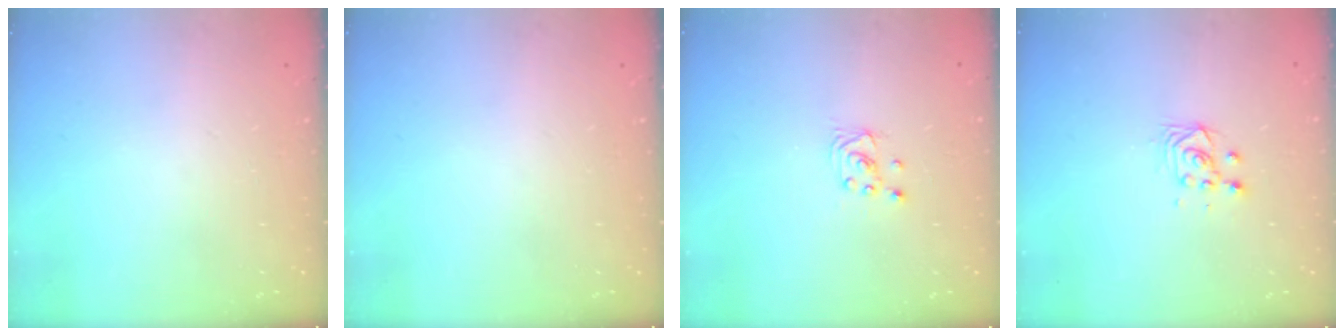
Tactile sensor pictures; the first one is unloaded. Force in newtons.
{"total": 0.0}
{"total": 1.7, "press": 1.6, "slide": 0.1}
{"total": 3.3, "press": 3.2, "slide": 0.7}